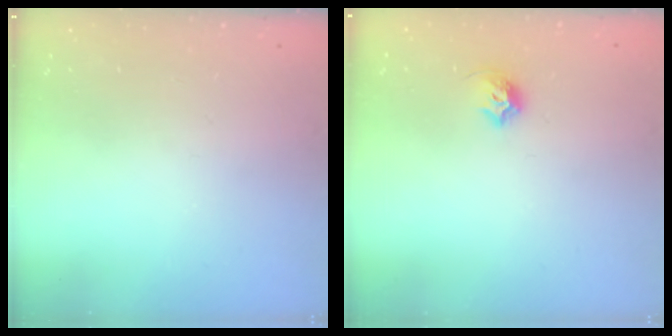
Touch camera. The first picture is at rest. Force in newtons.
{"total": 7.1, "press": 7.0, "slide": 0.8}